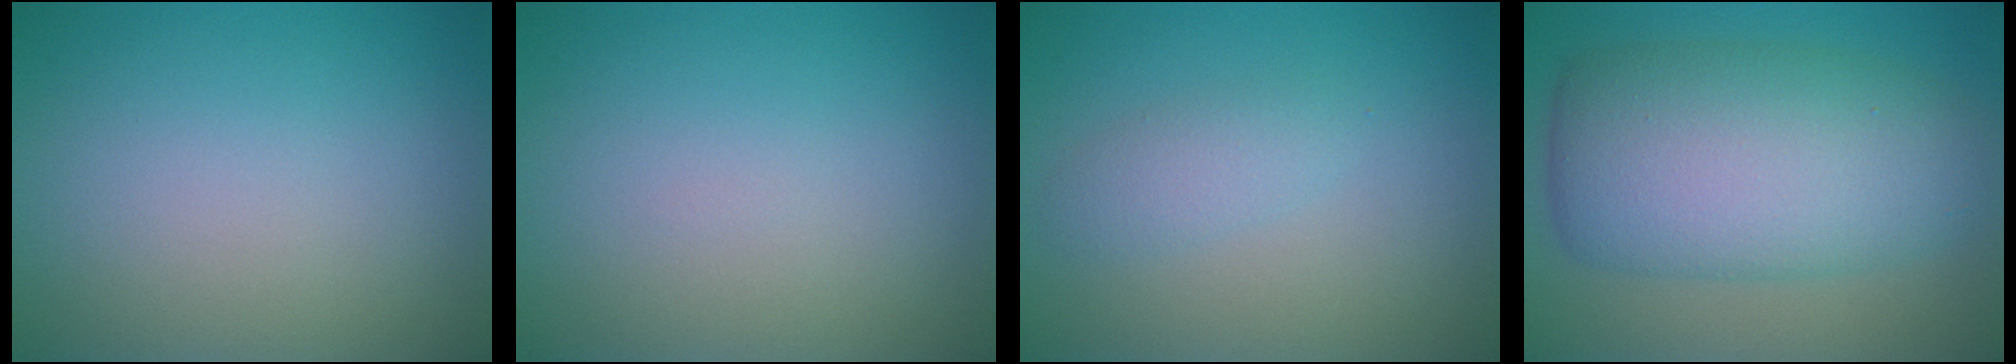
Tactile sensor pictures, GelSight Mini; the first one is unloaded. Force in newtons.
{"total": 0.0}
{"total": 1.7, "press": 1.7, "slide": 0.0}
{"total": 10.2, "press": 10.2, "slide": 0.0}